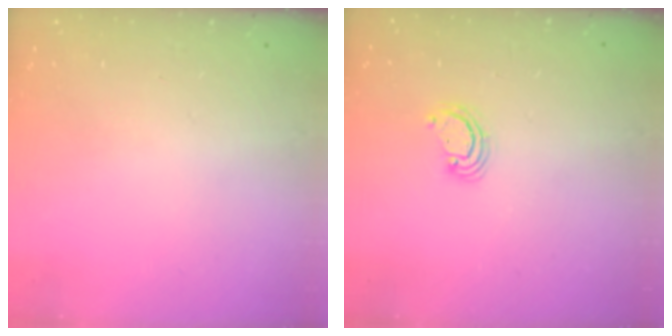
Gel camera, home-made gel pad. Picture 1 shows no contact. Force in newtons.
{"total": 2.8, "press": 2.8, "slide": 0.3}